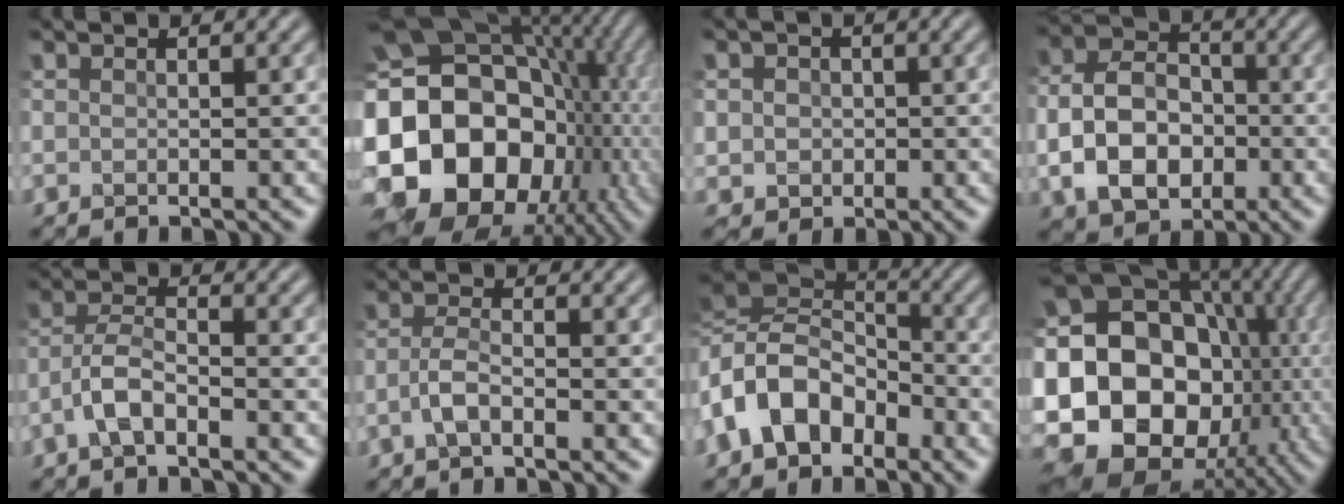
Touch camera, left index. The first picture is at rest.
{"total": 20.9, "force": [-2.1, 17.0, 11.8], "torque": [-0.234, -0.018, -0.052]}
{"total": 3.1, "force": [0.5, 3.0, 0.8], "torque": [0.010, 0.015, -0.017]}
{"total": 7.7, "force": [-1.9, 5.6, 4.9], "torque": [-0.095, 0.003, -0.044]}
{"total": 2.9, "force": [-1.7, 1.0, 2.2], "torque": [-0.042, 0.012, -0.041]}
{"total": 2.0, "force": [-1.0, 0.6, 1.7], "torque": [-0.039, 0.006, -0.027]}
{"total": 8.3, "force": [-2.5, 5.8, 5.5], "torque": [-0.104, 0.015, -0.064]}
{"total": 22.7, "force": [-2.4, 19.2, 11.8], "torque": [-0.206, 0.008, -0.073]}